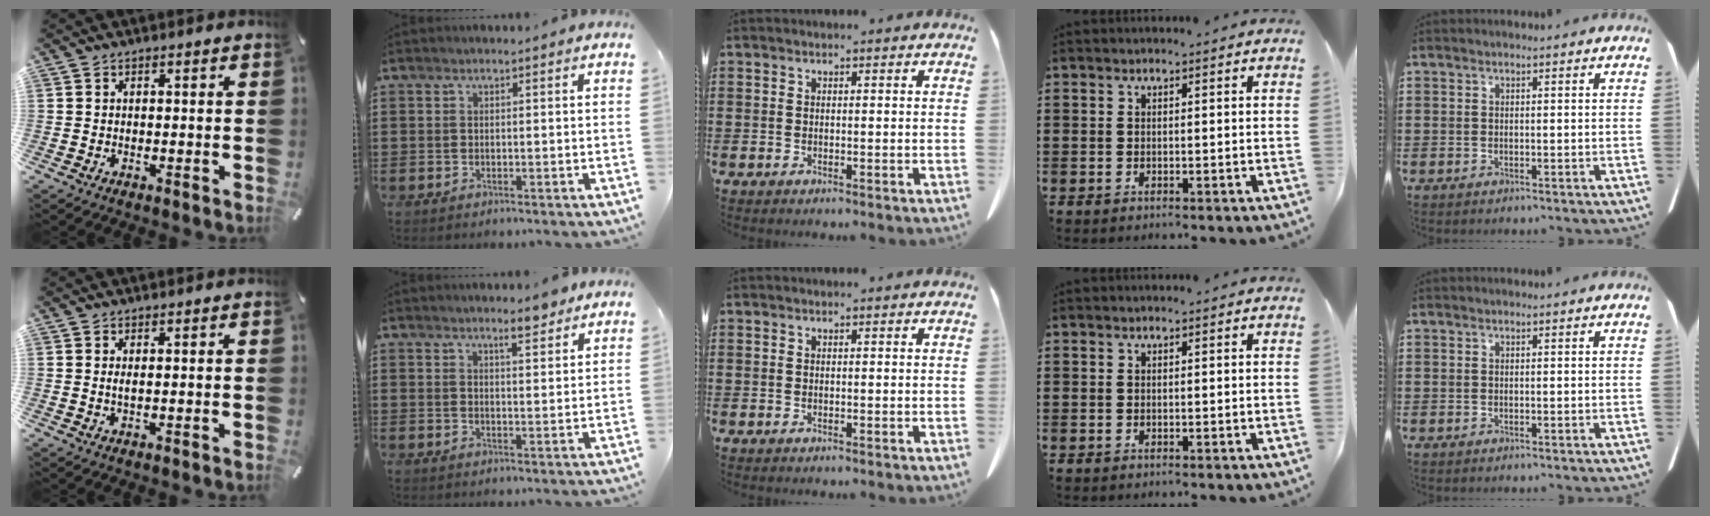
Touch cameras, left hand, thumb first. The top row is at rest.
{"thumb": {"total": 1.4, "force": [0.3, 0.2, 1.4], "torque": [-0.027, -0.001, 0.004]}, "index": {"total": 4.0, "force": [3.4, 0.8, 2.1], "torque": [-0.032, -0.010, 0.057]}}